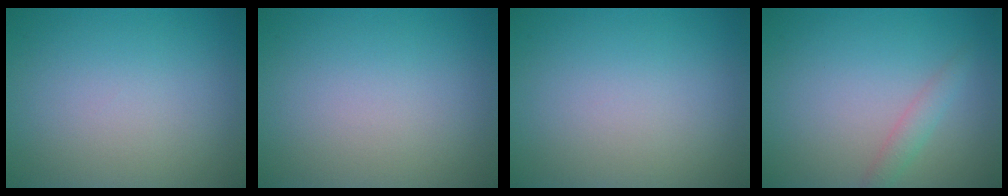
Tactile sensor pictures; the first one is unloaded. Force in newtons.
{"total": 0.0}
{"total": 0.0}
{"total": 1.5, "press": 1.5, "slide": 0.0}